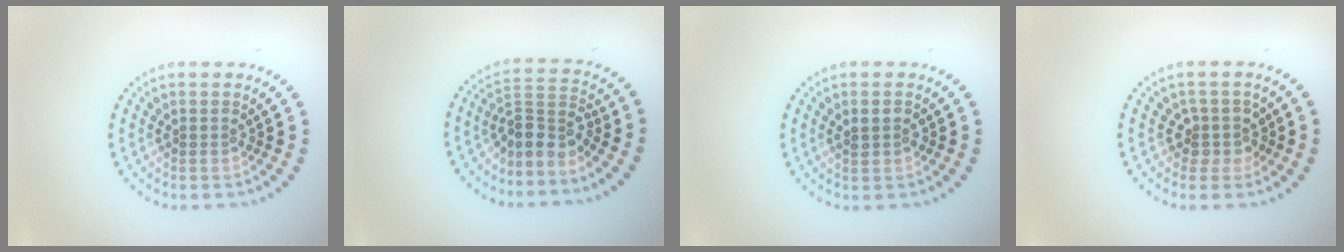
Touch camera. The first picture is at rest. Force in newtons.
{"total": 3.3, "press": 2.3, "slide": 2.3}
{"total": 1.5, "press": 1.5, "slide": 0.1}
{"total": 2.0, "press": 1.6, "slide": 1.3}